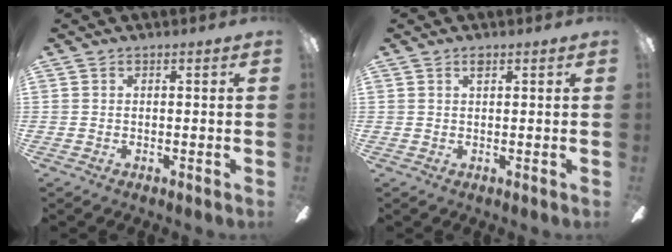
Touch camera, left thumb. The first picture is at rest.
{"total": 1.1, "force": [0.7, 0.4, 0.7], "torque": [-0.008, 0.000, 0.011]}